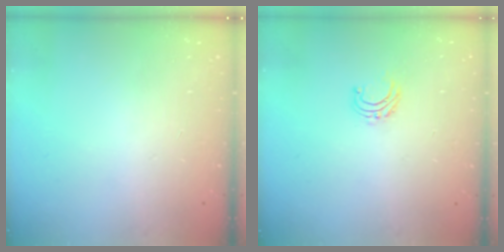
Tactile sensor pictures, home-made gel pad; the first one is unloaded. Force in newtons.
{"total": 4.7, "press": 4.7, "slide": 0.4}